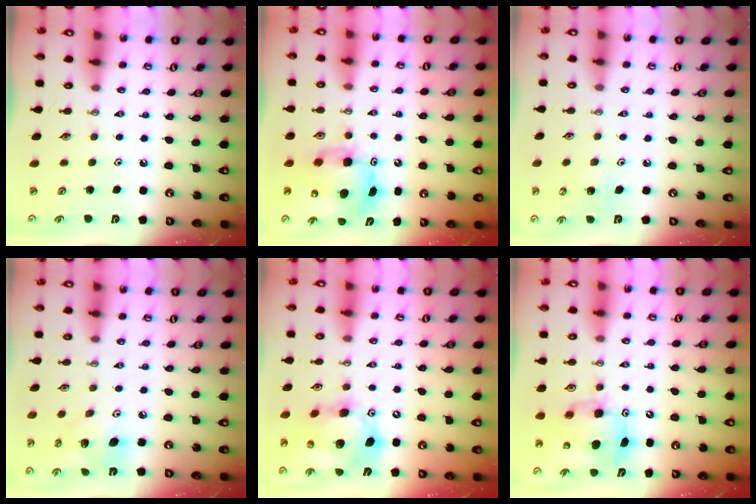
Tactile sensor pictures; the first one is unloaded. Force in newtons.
{"total": 9.1, "press": 9.1, "slide": 0.5}
{"total": 6.4, "press": 6.4, "slide": 0.5}
{"total": 9.8, "press": 9.6, "slide": 1.8}
{"total": 16.2, "press": 16.0, "slide": 2.7}
{"total": 8.0, "press": 8.0, "slide": 0.8}